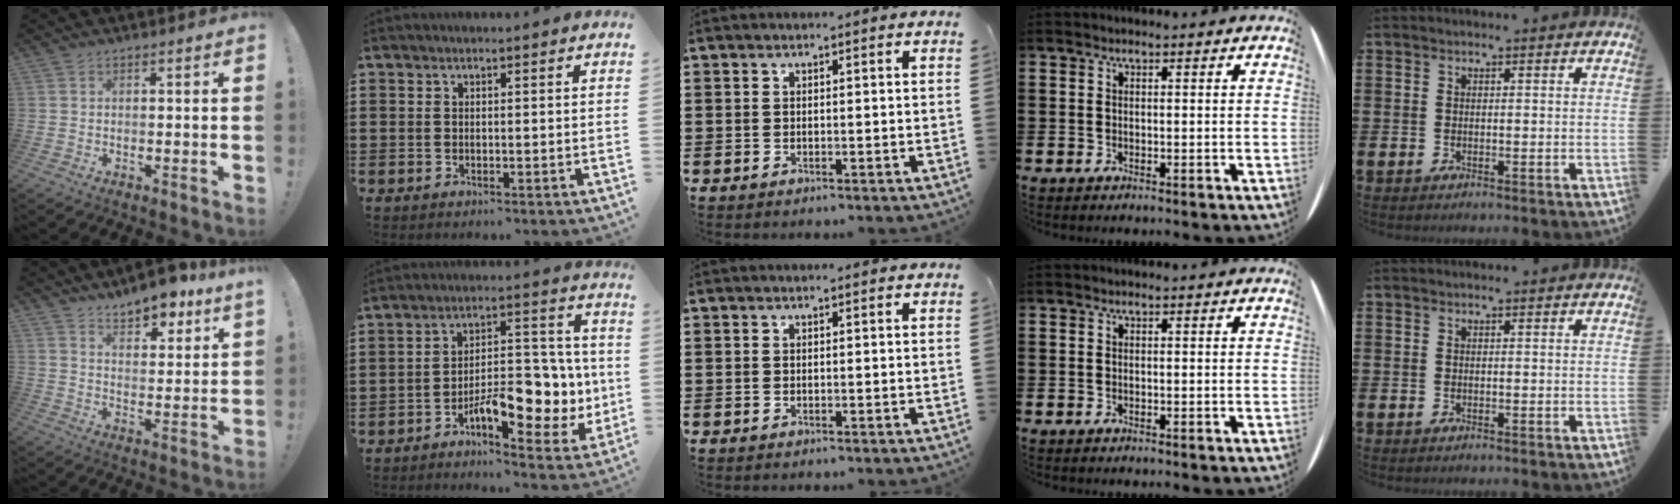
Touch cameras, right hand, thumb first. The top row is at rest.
{"thumb": {"total": 8.7, "force": [7.6, 1.8, 3.7], "torque": [-0.051, -0.061, 0.134]}, "index": {"total": 10.2, "force": [-3.4, 5.0, 8.3], "torque": [-0.096, 0.003, -0.057]}}